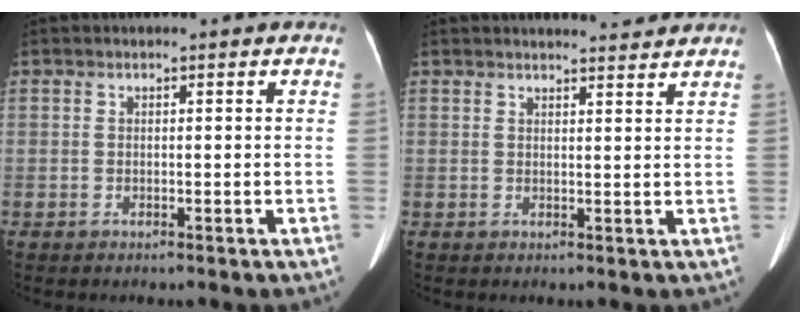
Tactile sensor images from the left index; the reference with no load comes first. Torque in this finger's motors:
{"motor_torque": [0.44, -0.99, -0.01, 0.02]}